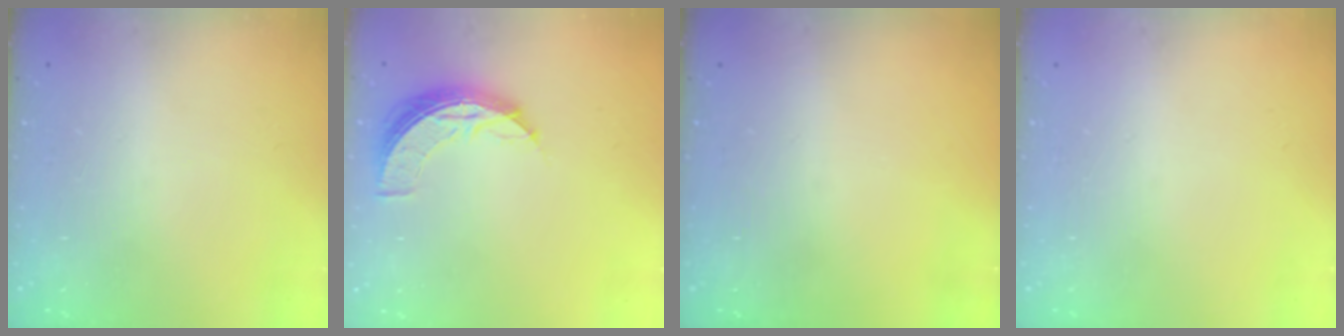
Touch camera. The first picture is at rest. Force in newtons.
{"total": 7.7, "press": 7.6, "slide": 0.7}
{"total": 0.0}
{"total": 0.0}